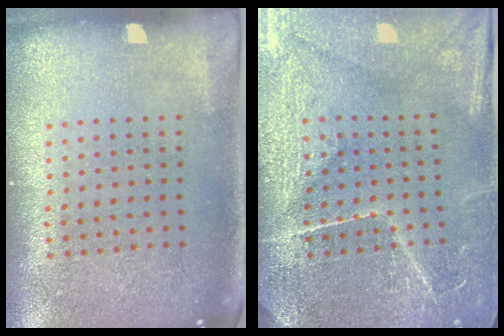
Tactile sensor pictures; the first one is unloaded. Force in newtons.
{"total": 3.9, "press": 3.7, "slide": 1.3}